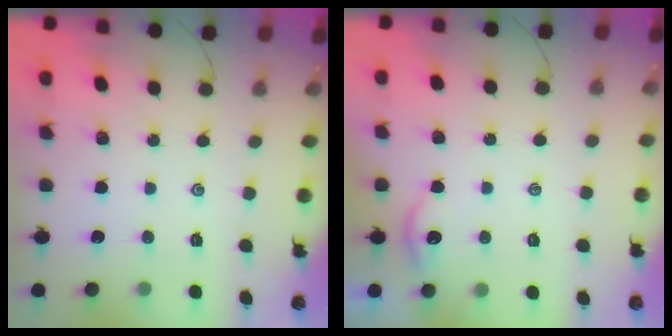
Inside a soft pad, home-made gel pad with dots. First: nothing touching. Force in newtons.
{"total": 1.9, "press": 1.9, "slide": 0.2}